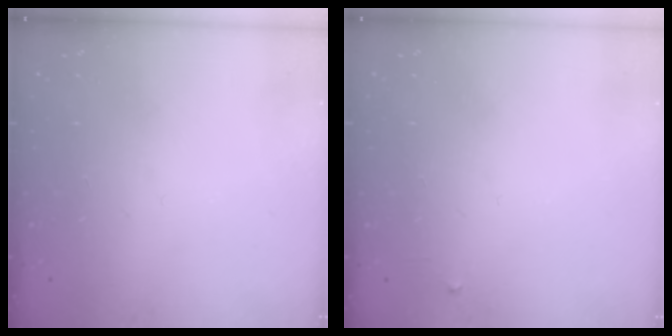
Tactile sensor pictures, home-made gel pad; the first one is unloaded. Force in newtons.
{"total": 2.4, "press": 2.3, "slide": 0.4}